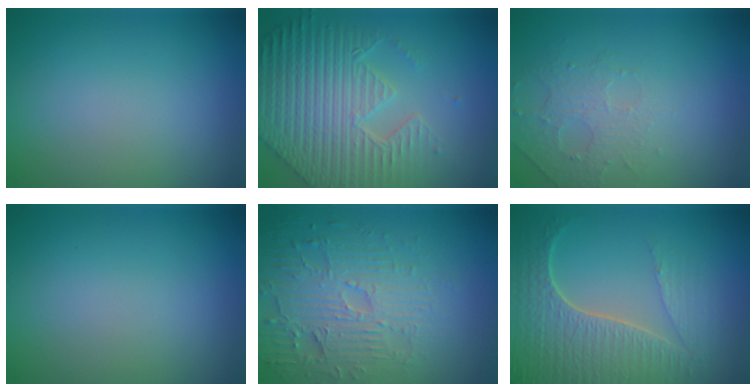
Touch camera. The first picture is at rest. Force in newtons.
{"total": 8.8, "press": 6.3, "slide": 6.1}
{"total": 1.6, "press": 1.2, "slide": 1.0}
{"total": 0.0}
{"total": 4.6, "press": 4.1, "slide": 1.9}
{"total": 6.4, "press": 5.0, "slide": 4.0}